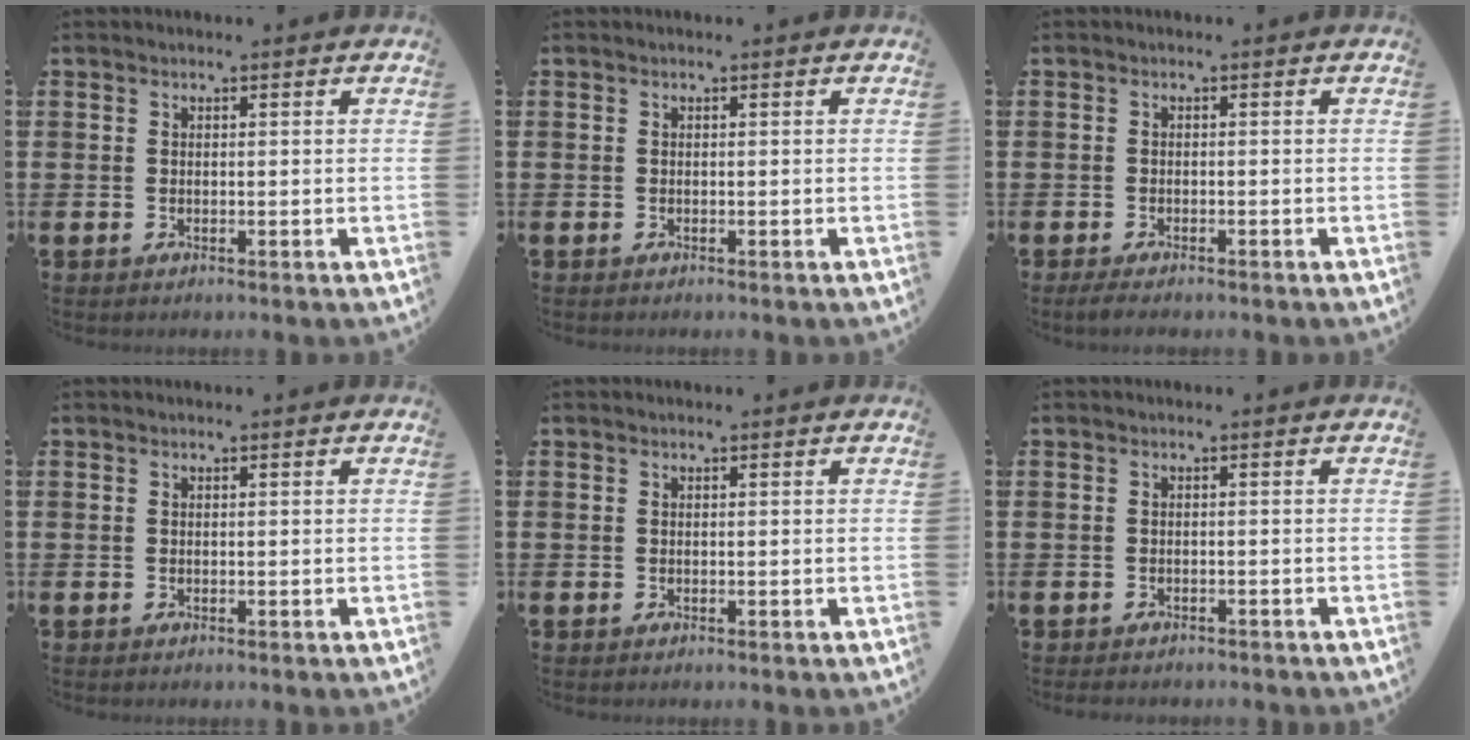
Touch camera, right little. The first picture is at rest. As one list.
[{"total": 0.0}, {"total": 1.0, "force": [-0.7, 0.3, 0.7], "torque": [-0.015, -0.002, -0.015]}, {"total": 0.0}, {"total": 0.0}, {"total": 0.7, "force": [-0.7, 0.0, 0.0], "torque": [-0.003, -0.004, -0.014]}]